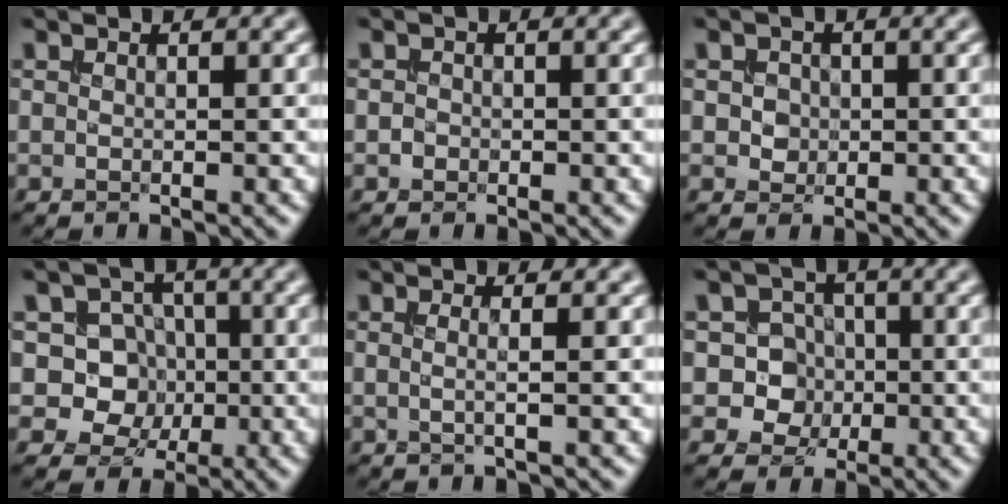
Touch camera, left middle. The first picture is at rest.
{"total": 0.7, "force": [-0.3, 0.7, 0.1], "torque": [0.004, -0.003, -0.007]}
{"total": 1.4, "force": [0.1, 1.3, 0.5], "torque": [-0.004, -0.003, 0.003]}
{"total": 5.7, "force": [0.1, 5.2, 2.2], "torque": [-0.010, 0.014, -0.022]}
{"total": 1.7, "force": [0.2, 0.6, 1.6], "torque": [-0.018, -0.006, -0.016]}
{"total": 4.8, "force": [-0.5, 4.5, 1.4], "torque": [0.005, 0.022, -0.033]}